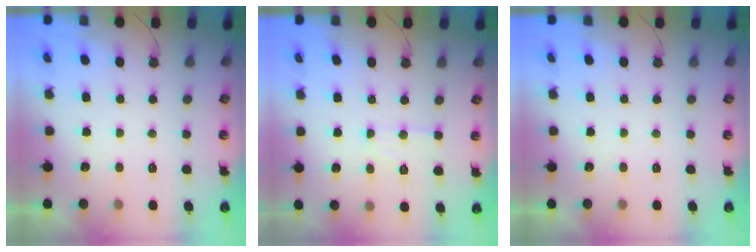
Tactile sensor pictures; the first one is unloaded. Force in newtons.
{"total": 7.5, "press": 7.5, "slide": 0.6}
{"total": 0.0}